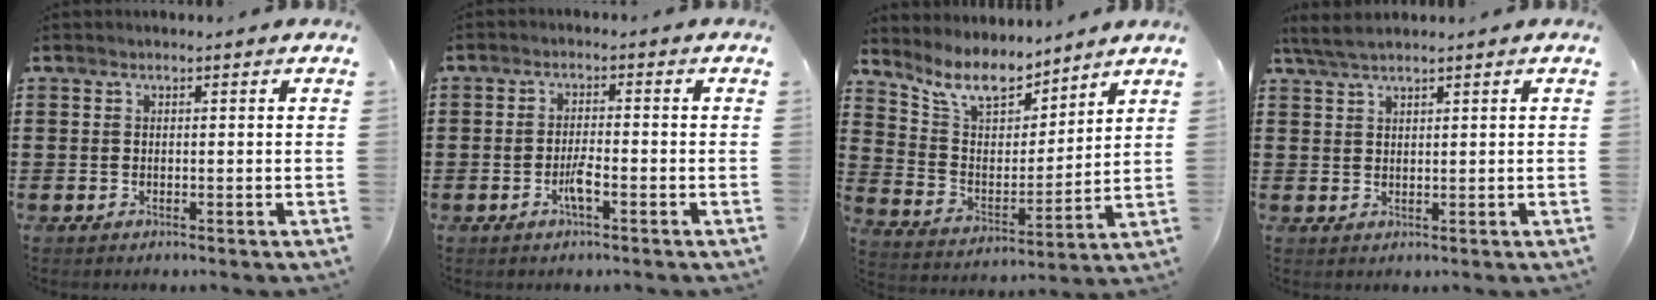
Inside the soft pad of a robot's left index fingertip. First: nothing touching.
{"total": 3.1, "force": [-1.3, 0.6, 2.8], "torque": [-0.055, 0.000, -0.026]}
{"total": 9.7, "force": [8.3, 3.3, 4.0], "torque": [-0.113, -0.039, 0.153]}
{"total": 2.6, "force": [2.1, 0.8, 1.3], "torque": [-0.031, 0.002, 0.041]}